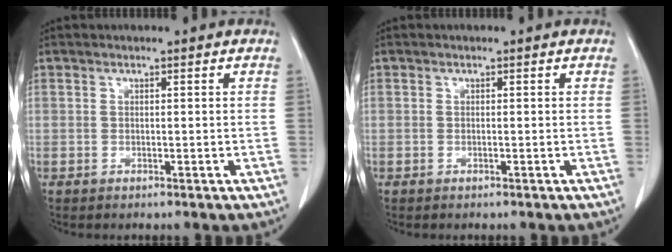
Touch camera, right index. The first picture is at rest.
{"total": 0.0}